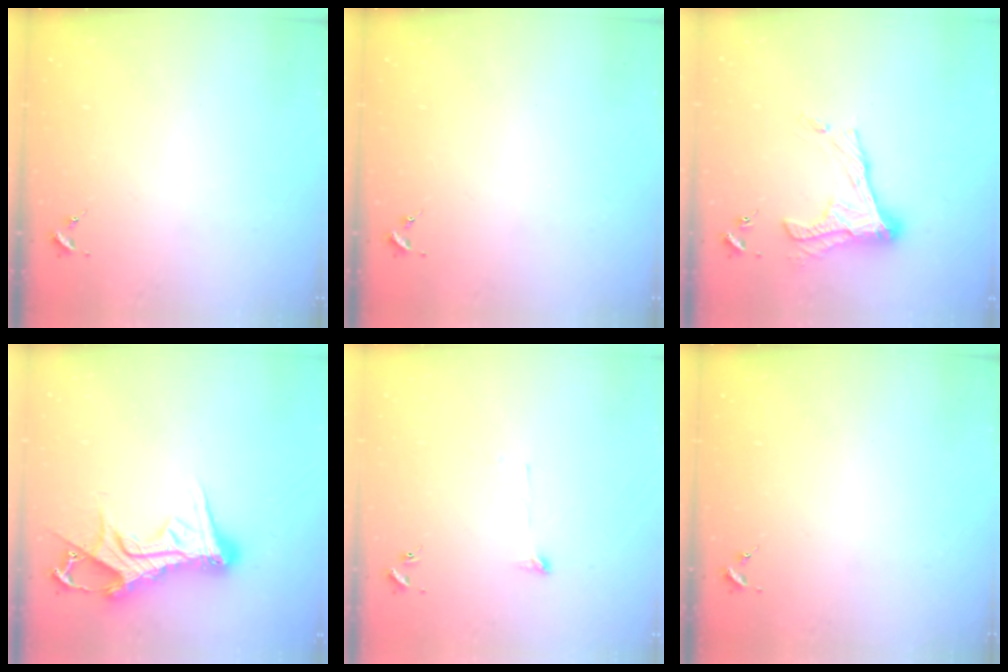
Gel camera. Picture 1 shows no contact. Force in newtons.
{"total": 0.0}
{"total": 14.5, "press": 14.5, "slide": 0.7}
{"total": 15.4, "press": 15.3, "slide": 1.3}
{"total": 4.5, "press": 4.4, "slide": 0.4}
{"total": 0.0}